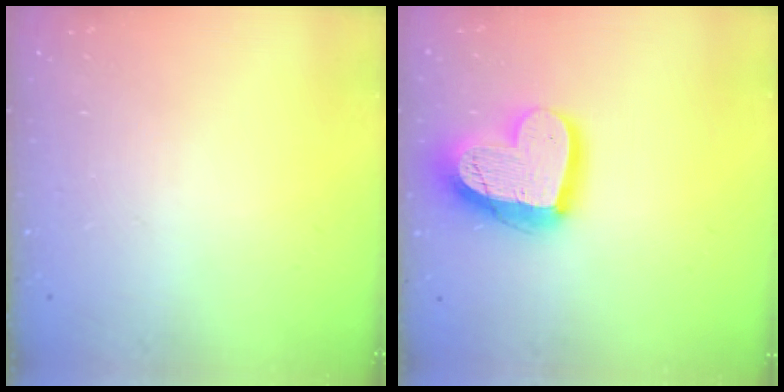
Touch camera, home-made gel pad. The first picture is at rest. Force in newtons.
{"total": 18.8, "press": 18.7, "slide": 1.9}